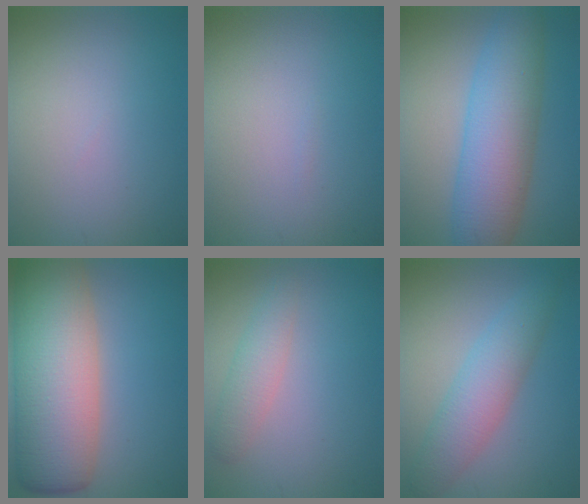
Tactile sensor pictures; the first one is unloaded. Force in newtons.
{"total": 0.0}
{"total": 8.6, "press": 8.6, "slide": 0.5}
{"total": 12.8, "press": 12.8, "slide": 0.9}
{"total": 2.4, "press": 2.3, "slide": 0.1}
{"total": 4.7, "press": 4.7, "slide": 0.2}